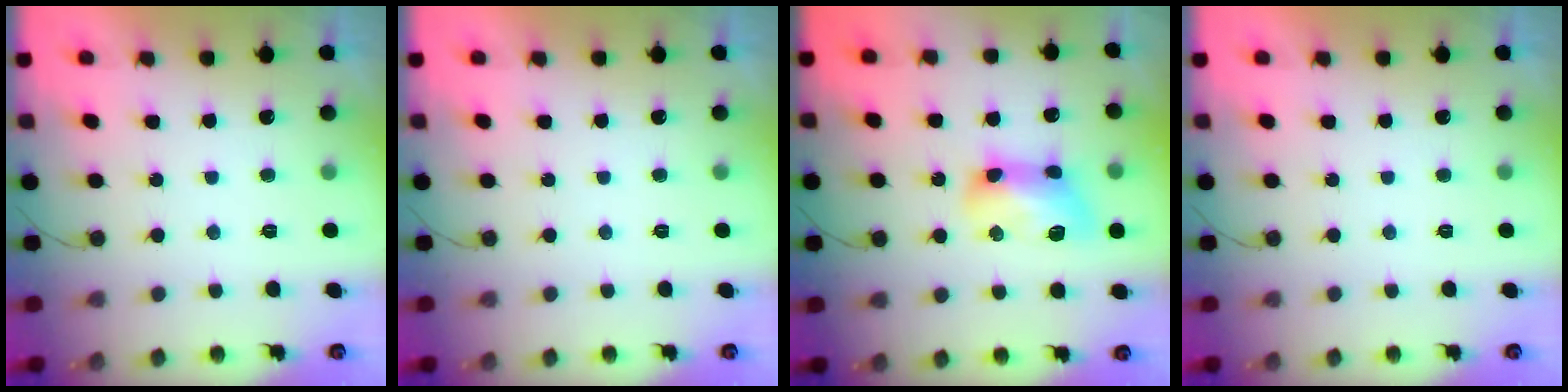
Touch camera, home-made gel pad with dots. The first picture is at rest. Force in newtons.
{"total": 0.0}
{"total": 12.1, "press": 12.1, "slide": 0.6}
{"total": 0.0}